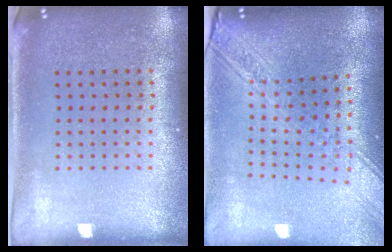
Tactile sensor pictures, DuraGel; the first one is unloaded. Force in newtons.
{"total": 2.7, "press": 2.1, "slide": 1.7}